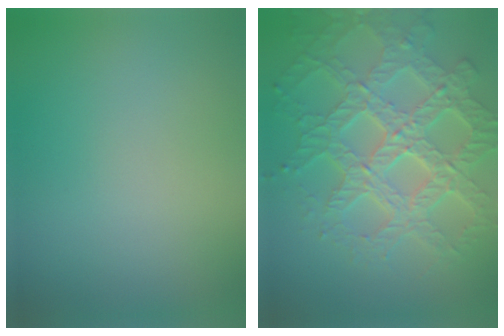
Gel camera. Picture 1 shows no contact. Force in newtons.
{"total": 8.1, "press": 5.9, "slide": 5.6}